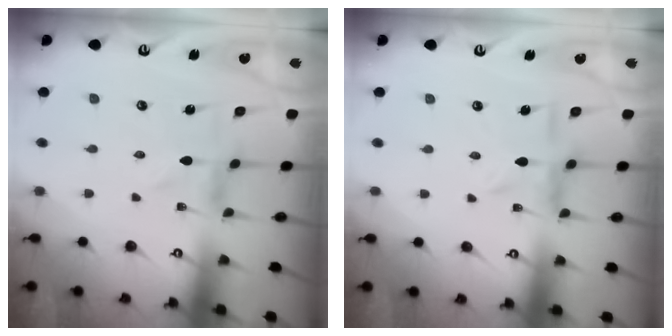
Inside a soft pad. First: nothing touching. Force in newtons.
{"total": 6.9, "press": 6.9, "slide": 0.7}